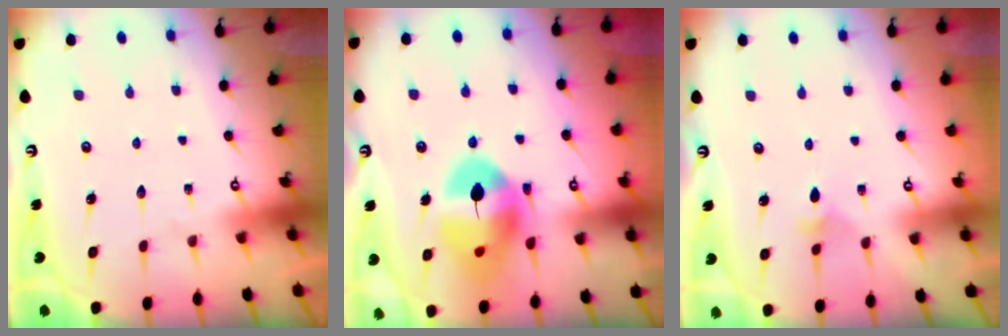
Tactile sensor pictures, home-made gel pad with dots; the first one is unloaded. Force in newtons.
{"total": 14.9, "press": 14.8, "slide": 1.8}
{"total": 3.0, "press": 2.9, "slide": 0.7}